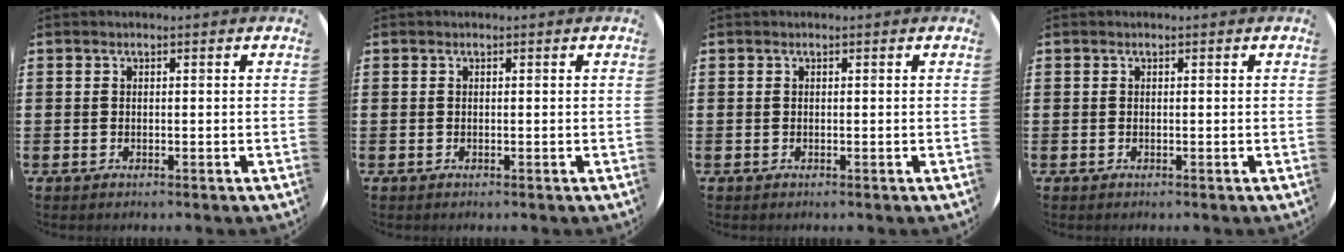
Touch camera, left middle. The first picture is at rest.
{"total": 0.0}
{"total": 0.0}
{"total": 0.0}